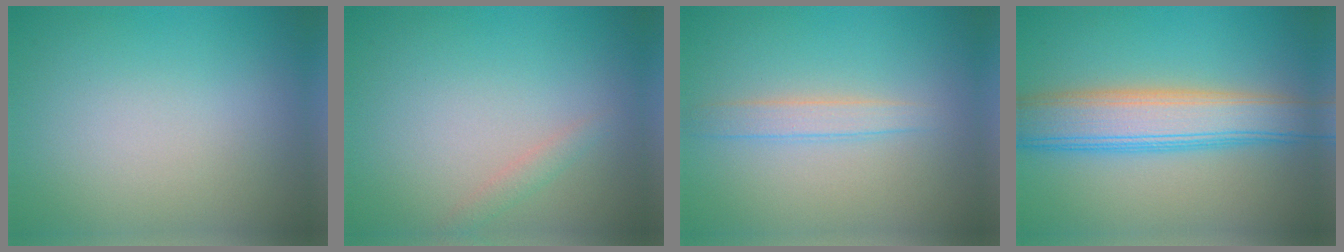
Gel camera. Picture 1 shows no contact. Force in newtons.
{"total": 1.0, "press": 1.0, "slide": 0.1}
{"total": 1.8, "press": 1.8, "slide": 0.1}
{"total": 7.0, "press": 7.0, "slide": 0.1}